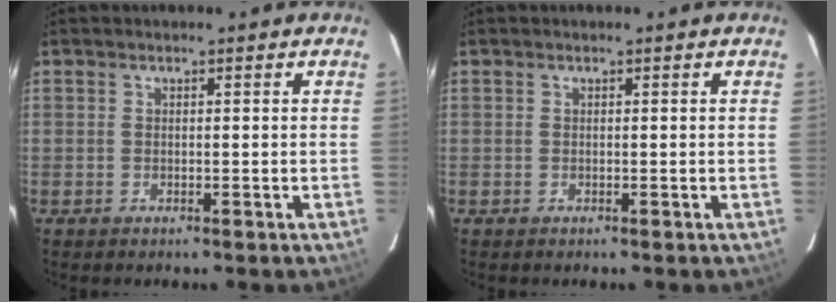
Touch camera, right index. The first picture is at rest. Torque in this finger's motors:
{"motor_torque": [0.00, 0.00, 0.00, 0.00]}